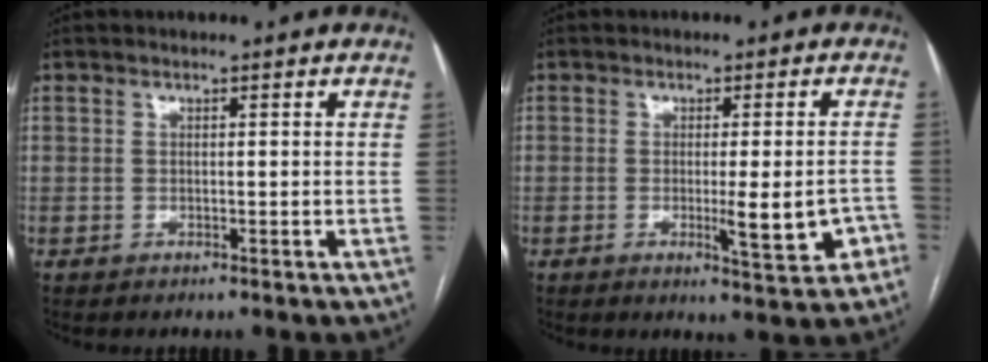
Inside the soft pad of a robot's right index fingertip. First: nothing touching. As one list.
[{"total": 7.1, "force": [-2.4, 1.3, 6.6], "torque": [-0.081, -0.006, -0.026]}]